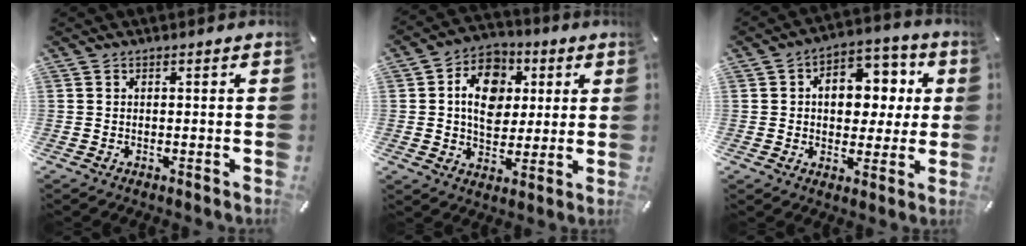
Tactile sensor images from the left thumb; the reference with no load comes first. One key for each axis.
{"total": 12.0, "fx": 1.9, "fy": 9.8, "fz": 6.6, "tx": -0.096, "ty": 0.011, "tz": 0.039}
{"total": 10.6, "fx": 1.4, "fy": 8.1, "fz": 6.7, "tx": -0.086, "ty": -0.002, "tz": 0.022}